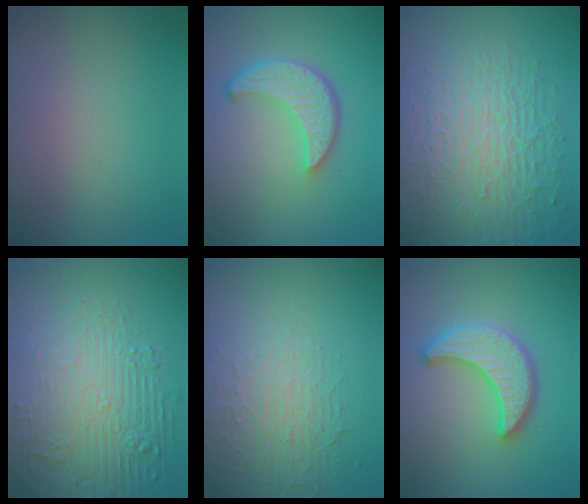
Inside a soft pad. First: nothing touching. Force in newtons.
{"total": 5.8, "press": 4.4, "slide": 3.8}
{"total": 10.2, "press": 6.8, "slide": 7.6}
{"total": 8.8, "press": 6.0, "slide": 6.4}
{"total": 4.6, "press": 3.2, "slide": 3.3}
{"total": 4.4, "press": 4.3, "slide": 0.9}